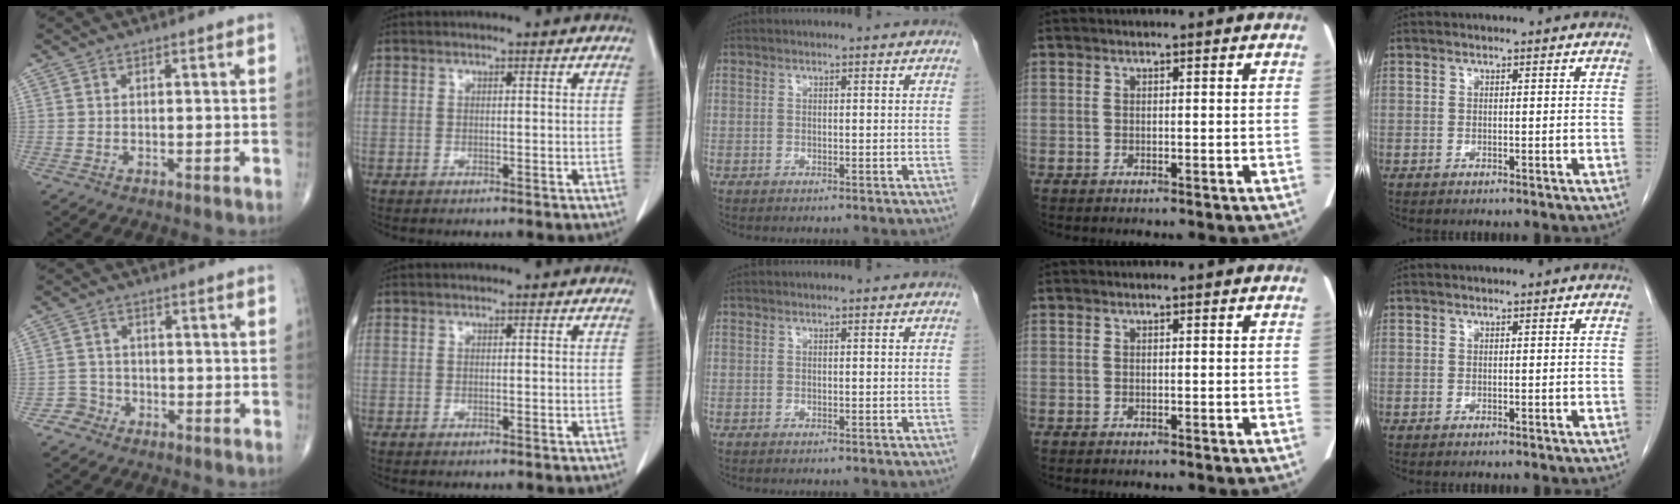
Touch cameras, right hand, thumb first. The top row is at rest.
{"thumb": {"total": 2.9, "force": [-1.7, 2.3, -0.5], "torque": [0.025, 0.014, -0.039]}}